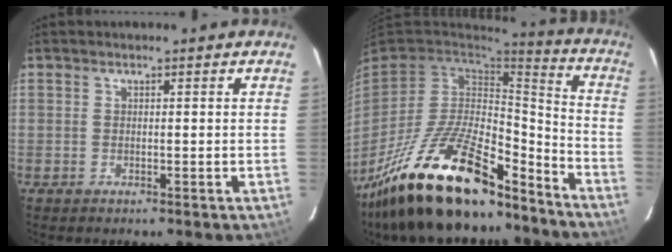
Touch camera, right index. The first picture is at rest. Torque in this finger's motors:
{"motor_torque": [2.14, 0.00, 0.70, 0.18]}